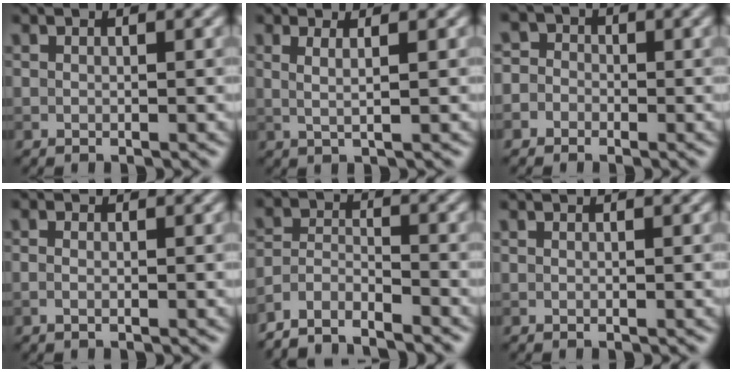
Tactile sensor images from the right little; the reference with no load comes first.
{"total": 2.1, "force": [0.6, 0.7, 1.9], "torque": [-0.031, 0.000, -0.002]}
{"total": 3.8, "force": [-1.1, 3.6, 0.8], "torque": [0.019, 0.021, -0.057]}
{"total": 1.0, "force": [-0.3, 0.5, 0.9], "torque": [-0.015, -0.005, -0.007]}
{"total": 4.6, "force": [-4.3, 0.9, 1.2], "torque": [-0.023, -0.004, -0.090]}
{"total": 0.0}